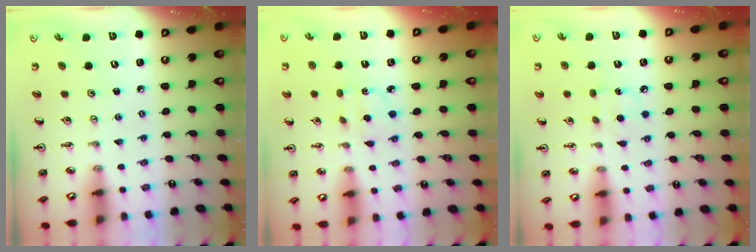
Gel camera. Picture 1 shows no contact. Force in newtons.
{"total": 2.3, "press": 2.1, "slide": 0.8}
{"total": 6.6, "press": 6.6, "slide": 0.7}